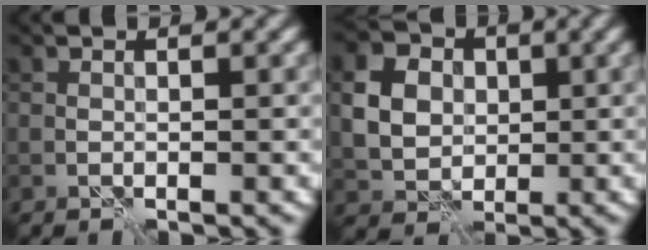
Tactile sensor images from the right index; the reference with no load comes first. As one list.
[{"total": 5.5, "force": [0.7, 4.6, 3.0], "torque": [-0.070, 0.007, 0.010]}]